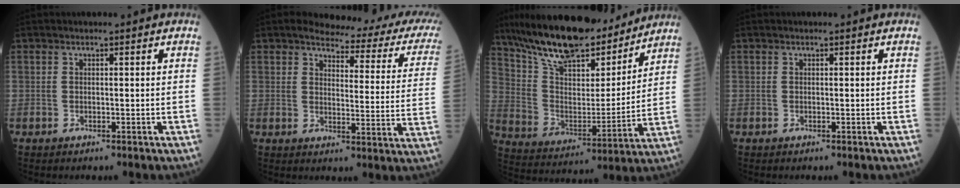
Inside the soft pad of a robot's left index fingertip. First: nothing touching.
{"total": 15.5, "force": [13.8, 2.7, 6.6], "torque": [-0.064, -0.056, 0.134]}
{"total": 21.9, "force": [18.1, 6.3, 10.6], "torque": [-0.186, 0.006, 0.303]}
{"total": 0.0}